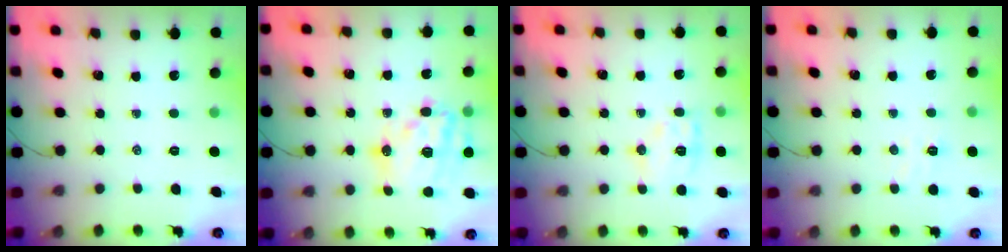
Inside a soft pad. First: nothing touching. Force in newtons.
{"total": 20.2, "press": 19.8, "slide": 4.2}
{"total": 9.8, "press": 9.8, "slide": 0.6}
{"total": 4.1, "press": 4.0, "slide": 0.9}